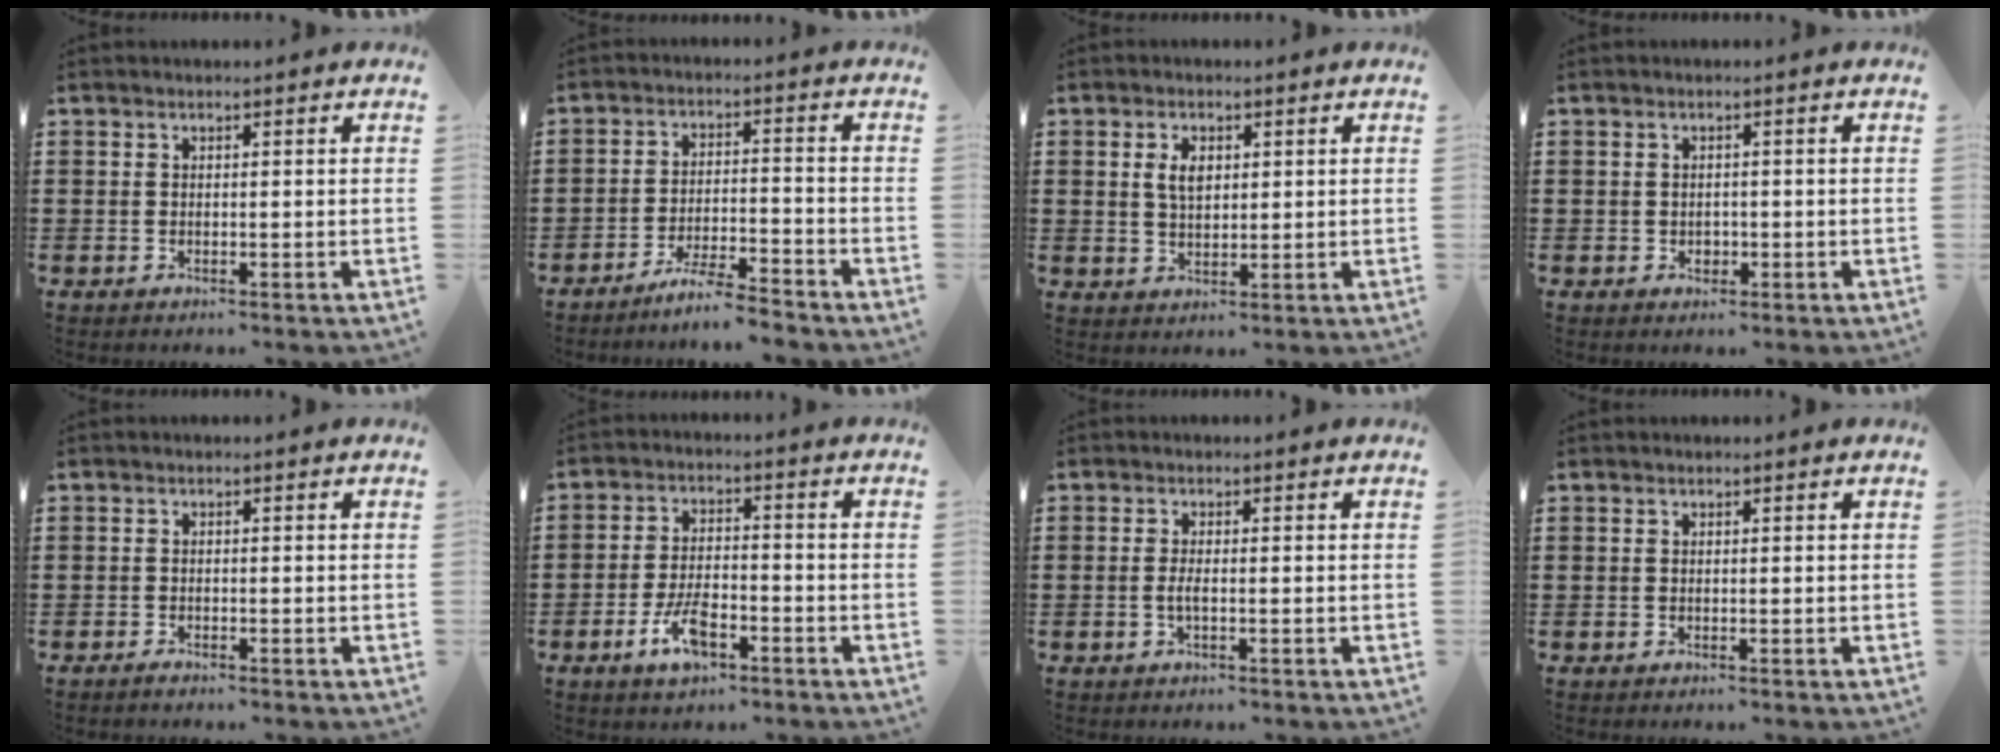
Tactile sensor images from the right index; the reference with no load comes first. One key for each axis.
{"total": 5.3, "fx": -5.0, "fy": -0.1, "fz": 1.9, "tx": -0.046, "ty": -0.007, "tz": -0.100}
{"total": 3.6, "fx": 1.0, "fy": 2.0, "fz": 2.8, "tx": -0.053, "ty": 0.007, "tz": 0.014}
{"total": 1.2, "fx": -0.2, "fy": 1.0, "fz": 0.6, "tx": -0.013, "ty": 0.004, "tz": -0.005}
{"total": 0.7, "fx": -0.7, "fy": 0.1, "fz": 0.2, "tx": -0.005, "ty": -0.003, "tz": -0.013}
{"total": 6.5, "fx": -3.2, "fy": 2.8, "fz": 4.9, "tx": -0.112, "ty": 0.000, "tz": -0.064}
{"total": 1.9, "fx": -0.4, "fy": 0.3, "fz": 1.8, "tx": -0.041, "ty": -0.003, "tz": -0.011}
{"total": 0.0}